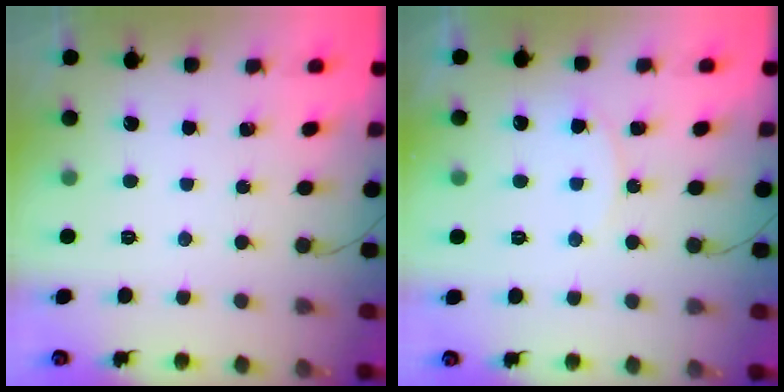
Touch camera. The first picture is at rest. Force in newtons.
{"total": 6.6, "press": 6.6, "slide": 0.7}